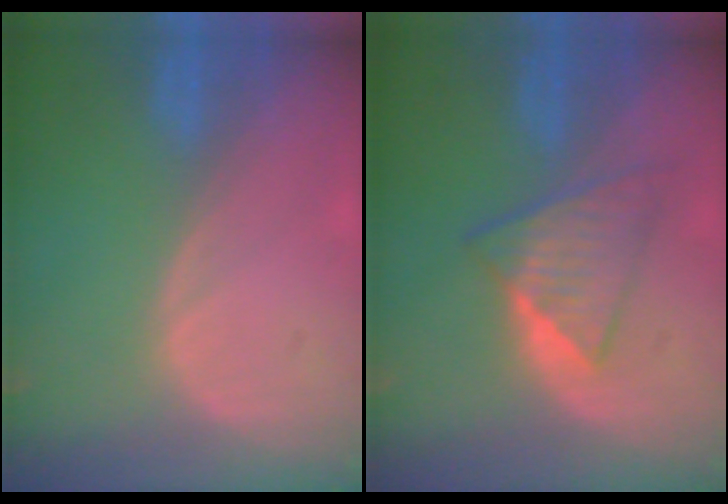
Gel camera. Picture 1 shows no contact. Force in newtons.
{"total": 6.0, "press": 5.8, "slide": 1.6}